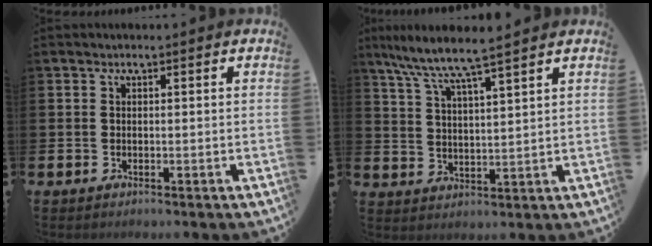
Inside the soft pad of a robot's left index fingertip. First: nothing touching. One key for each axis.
{"total": 6.7, "fx": 6.1, "fy": -0.4, "fz": 2.7, "tx": -0.073, "ty": -0.035, "tz": 0.103}